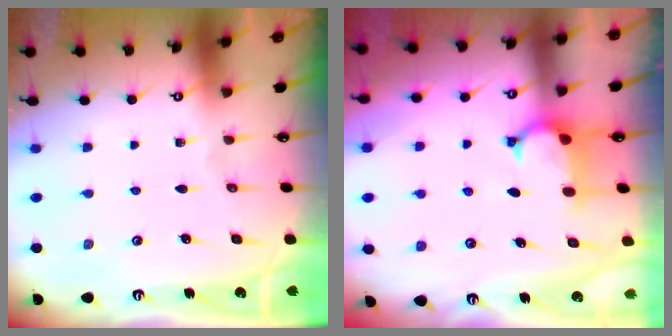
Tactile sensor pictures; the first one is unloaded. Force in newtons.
{"total": 0.7, "press": 0.1, "slide": 0.7}